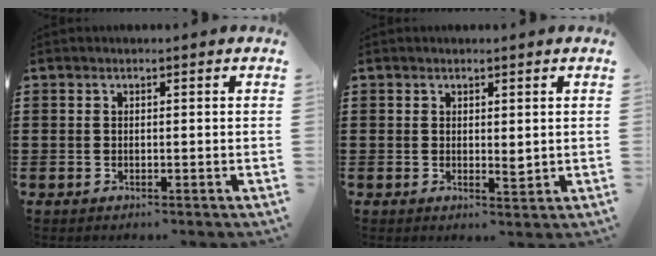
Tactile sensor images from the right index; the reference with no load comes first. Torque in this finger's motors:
{"motor_torque": [0.11, 0.02, 0.09, 0.02]}